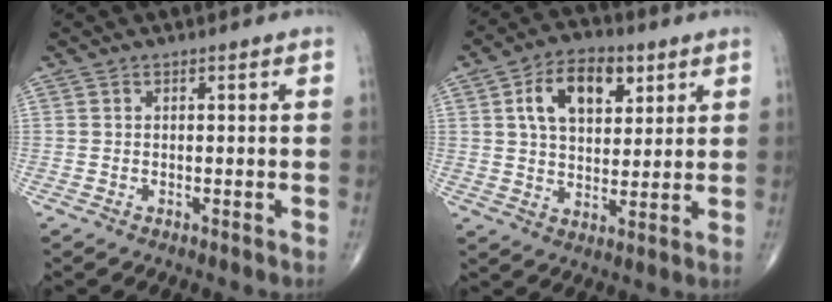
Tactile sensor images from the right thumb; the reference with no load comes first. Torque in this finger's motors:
{"motor_torque": [0.95, 2.18, 0.70, 0.21, 0.09]}